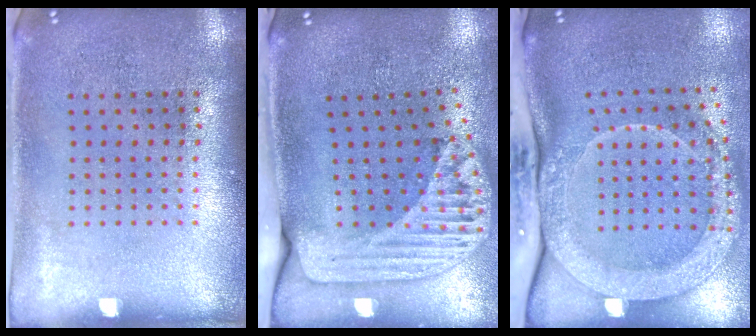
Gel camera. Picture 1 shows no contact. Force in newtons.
{"total": 2.4, "press": 1.7, "slide": 1.7}
{"total": 2.7, "press": 2.2, "slide": 1.6}